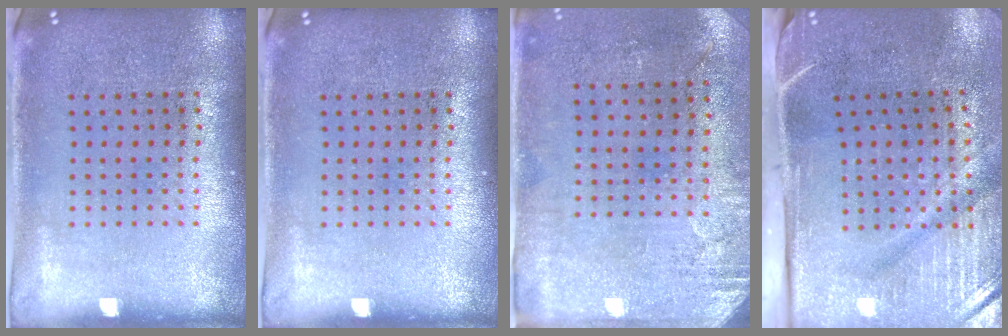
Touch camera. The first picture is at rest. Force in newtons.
{"total": 0.0}
{"total": 2.8, "press": 2.4, "slide": 1.5}
{"total": 4.9, "press": 4.0, "slide": 2.8}